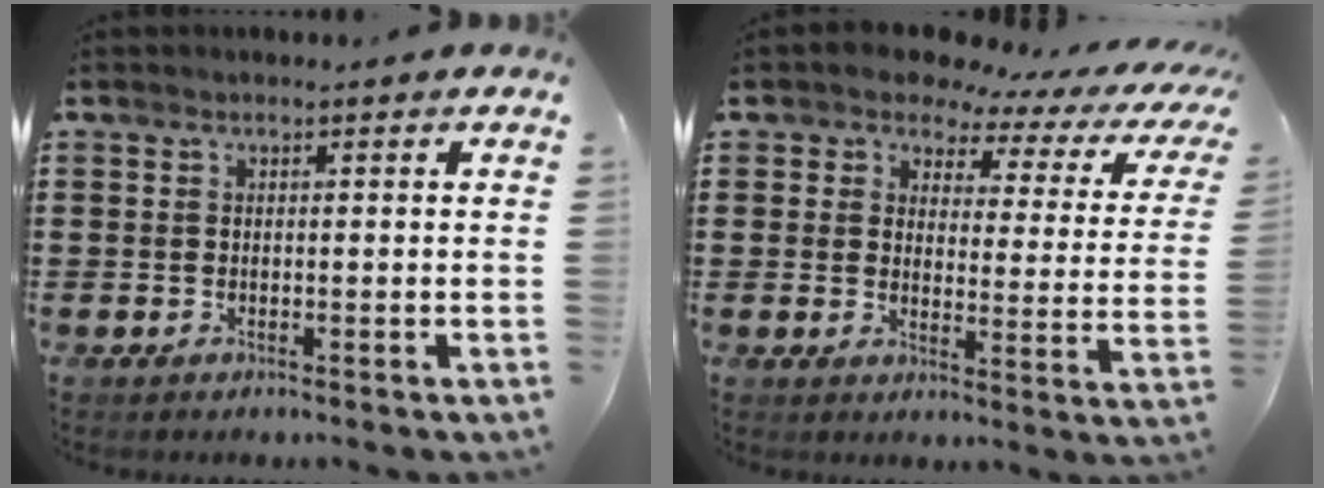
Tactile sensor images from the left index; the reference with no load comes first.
{"total": 4.1, "force": [3.3, 2.0, 1.6], "torque": [-0.048, -0.016, 0.049]}